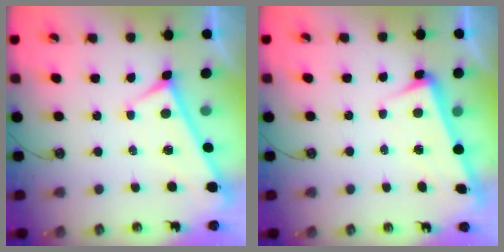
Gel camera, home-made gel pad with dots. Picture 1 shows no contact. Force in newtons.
{"total": 3.4, "press": 3.2, "slide": 1.2}